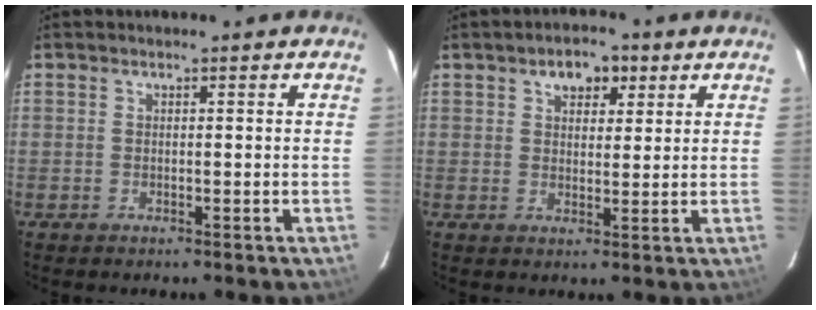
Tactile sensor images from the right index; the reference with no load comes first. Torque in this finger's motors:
{"motor_torque": [0.06, 0.00, 0.07, 0.04]}